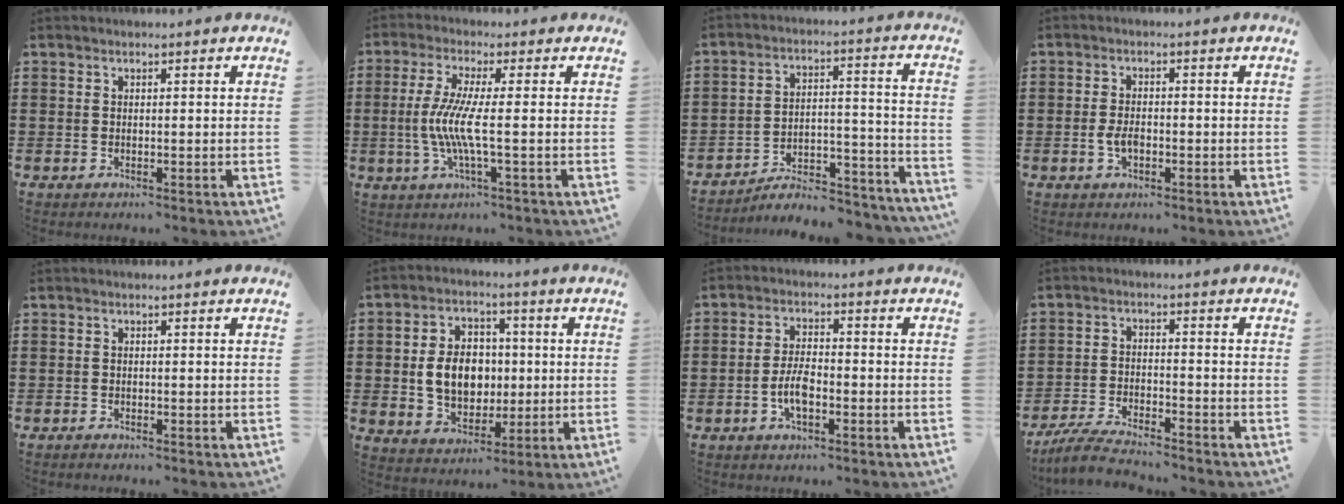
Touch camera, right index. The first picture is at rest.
{"total": 6.8, "force": [-1.0, 0.0, 6.7], "torque": [-0.157, -0.021, -0.032]}
{"total": 5.5, "force": [-5.1, 1.2, 1.7], "torque": [-0.026, 0.006, -0.100]}
{"total": 2.8, "force": [-0.8, 1.3, 2.4], "torque": [-0.053, -0.004, -0.016]}
{"total": 0.6, "force": [-0.6, 0.0, 0.0], "torque": [-0.002, 0.000, -0.013]}
{"total": 8.5, "force": [0.0, 6.6, 5.4], "torque": [-0.113, 0.010, -0.004]}
{"total": 4.9, "force": [-1.7, 2.1, 4.1], "torque": [-0.091, 0.001, -0.035]}
{"total": 5.1, "force": [-4.8, 0.3, 1.7], "torque": [-0.041, -0.006, -0.095]}